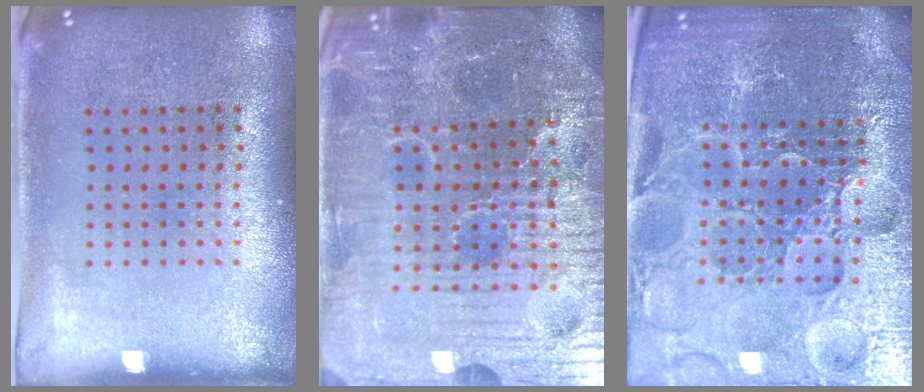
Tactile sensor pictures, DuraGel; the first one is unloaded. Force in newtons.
{"total": 6.4, "press": 6.0, "slide": 2.3}
{"total": 6.0, "press": 5.4, "slide": 2.7}